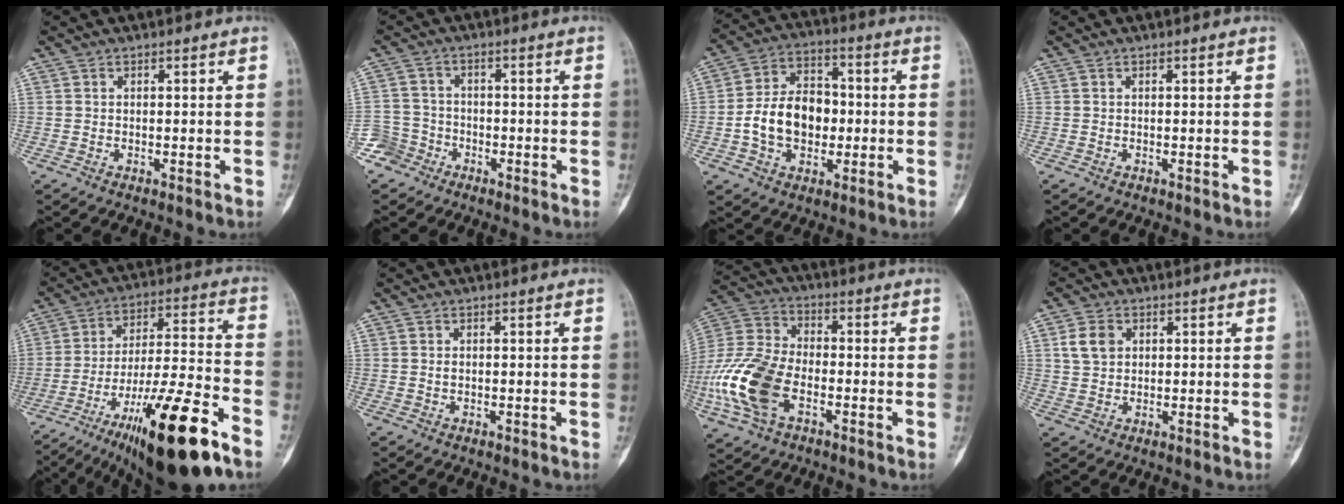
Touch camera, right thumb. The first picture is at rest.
{"total": 5.2, "force": [-3.4, 4.0, -0.1], "torque": [0.028, 0.025, -0.073]}
{"total": 13.1, "force": [-1.6, 9.4, 9.0], "torque": [-0.136, 0.030, -0.031]}
{"total": 0.0}
{"total": 23.2, "force": [-13.6, 4.3, 18.2], "torque": [-0.292, 0.055, -0.221]}
{"total": 0.6, "force": [0.1, 0.4, 0.4], "torque": [-0.003, 0.001, 0.002]}
{"total": 16.8, "force": [-5.2, 9.9, 12.6], "torque": [-0.278, 0.019, -0.104]}
{"total": 4.8, "force": [1.6, 3.7, 2.7], "torque": [-0.038, 0.001, 0.032]}